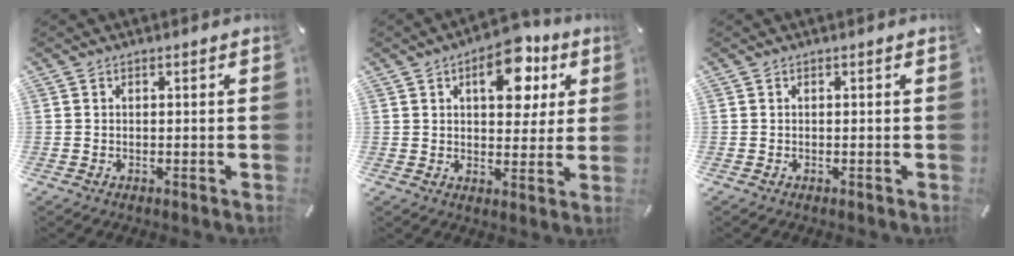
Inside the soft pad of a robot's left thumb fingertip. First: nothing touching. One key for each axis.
{"total": 13.3, "fx": 5.4, "fy": 7.6, "fz": 9.5, "tx": -0.113, "ty": -0.012, "tz": 0.087}
{"total": 0.0}